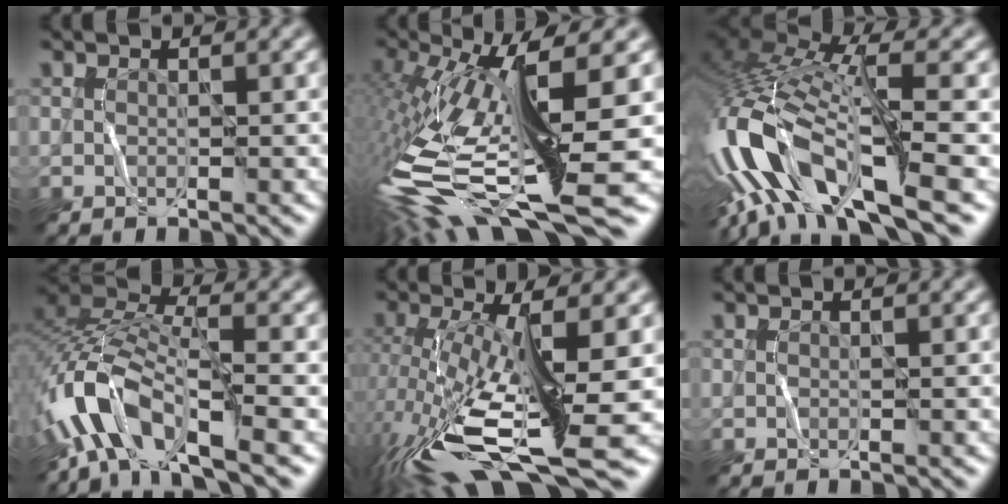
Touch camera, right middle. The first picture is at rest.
{"total": 15.3, "force": [-4.7, 4.4, 13.9], "torque": [-0.285, -0.001, -0.079]}
{"total": 13.2, "force": [-5.3, 4.8, 11.1], "torque": [-0.248, 0.015, -0.088]}
{"total": 9.4, "force": [-4.8, 3.8, 7.1], "torque": [-0.147, 0.017, -0.103]}
{"total": 13.5, "force": [-3.8, 4.2, 12.3], "torque": [-0.253, -0.018, -0.058]}
{"total": 0.0}